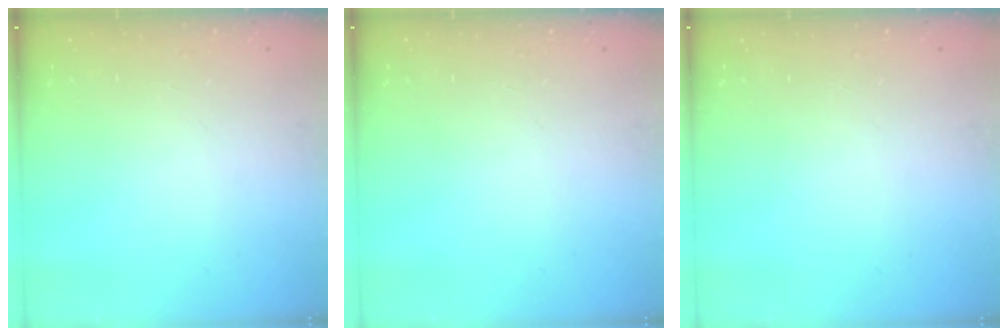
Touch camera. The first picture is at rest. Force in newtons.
{"total": 0.0}
{"total": 0.0}